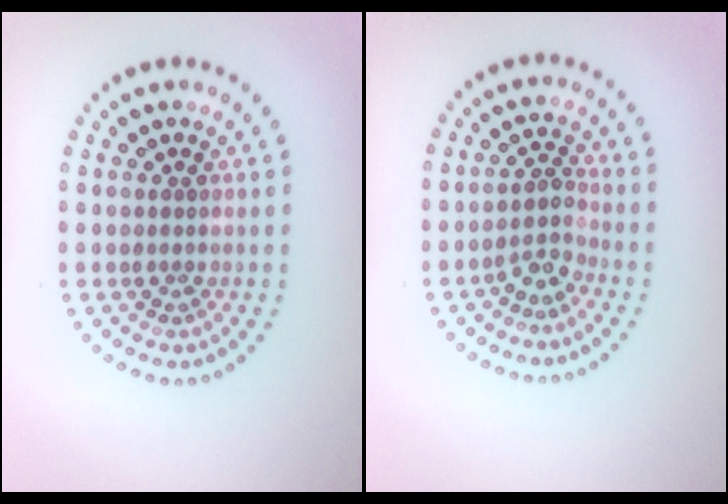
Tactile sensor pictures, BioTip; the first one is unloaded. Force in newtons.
{"total": 2.2, "press": 1.6, "slide": 1.5}